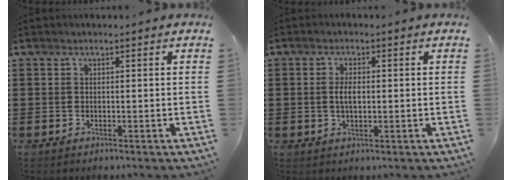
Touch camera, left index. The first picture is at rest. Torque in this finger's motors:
{"motor_torque": [1.10, 1.04, 0.27, 0.08]}